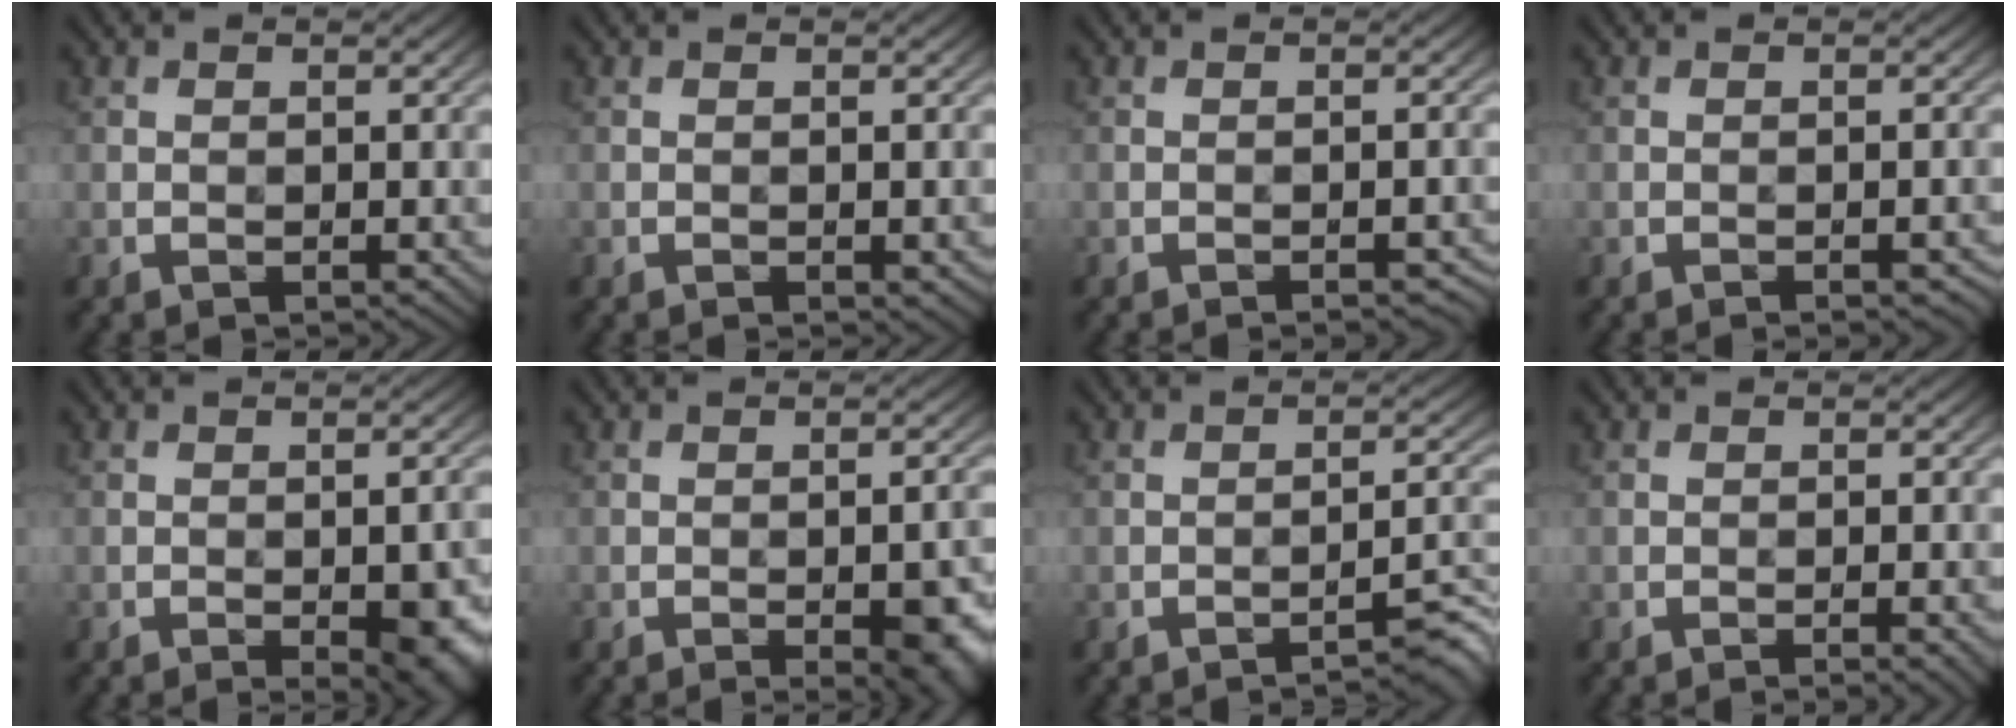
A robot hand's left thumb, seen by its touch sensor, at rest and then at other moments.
{"total": 1.3, "force": [-0.6, 0.3, 1.1], "torque": [-0.016, -0.001, -0.008]}
{"total": 2.1, "force": [-1.6, 0.4, 1.3], "torque": [-0.013, 0.006, -0.021]}
{"total": 1.5, "force": [-1.0, 0.2, 1.1], "torque": [-0.010, 0.006, -0.014]}
{"total": 6.8, "force": [-2.9, 2.3, 5.7], "torque": [-0.074, -0.005, -0.030]}
{"total": 6.9, "force": [-3.1, 2.0, 5.8], "torque": [-0.078, -0.002, -0.032]}
{"total": 4.3, "force": [-3.3, 0.5, 2.8], "torque": [-0.031, 0.018, -0.051]}
{"total": 2.1, "force": [-1.1, 0.3, 1.8], "torque": [-0.020, 0.006, -0.019]}